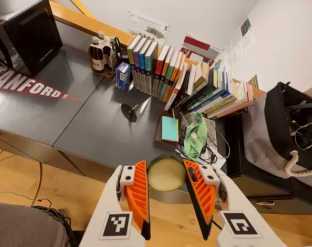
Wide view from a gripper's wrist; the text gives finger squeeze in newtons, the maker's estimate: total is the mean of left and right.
{"total": 9.1, "left": 9.3, "right": 9.0}